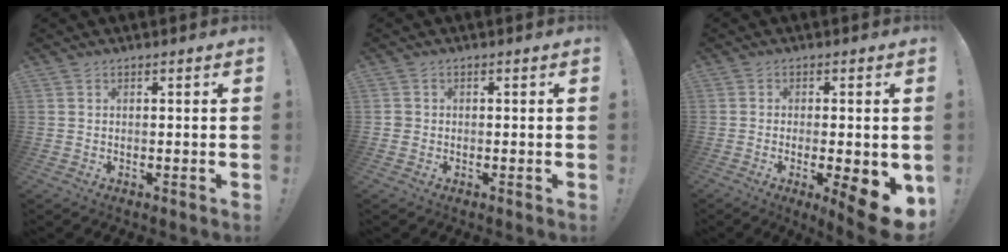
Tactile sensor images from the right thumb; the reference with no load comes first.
{"total": 1.4, "force": [-0.2, 1.3, 0.5], "torque": [-0.013, 0.006, -0.003]}
{"total": 10.0, "force": [-3.1, 2.2, 9.2], "torque": [-0.104, 0.000, -0.041]}